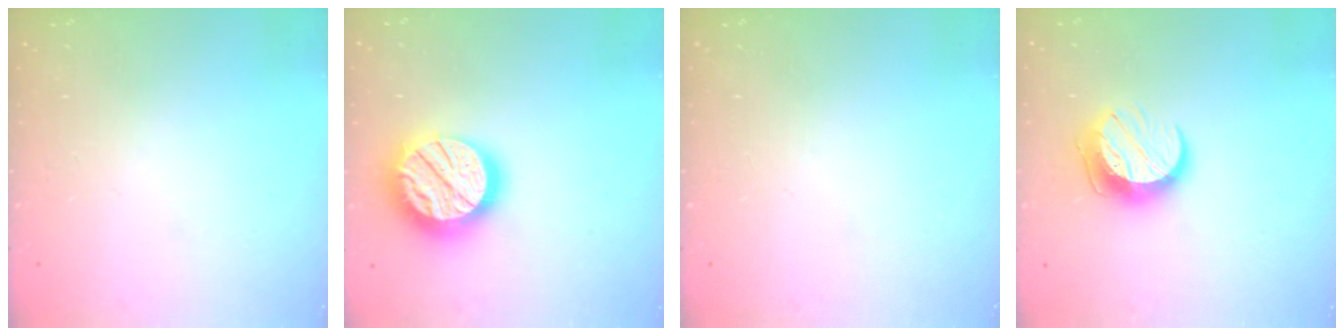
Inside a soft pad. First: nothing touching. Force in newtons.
{"total": 19.9, "press": 19.8, "slide": 1.5}
{"total": 0.0}
{"total": 11.0, "press": 11.0, "slide": 0.3}